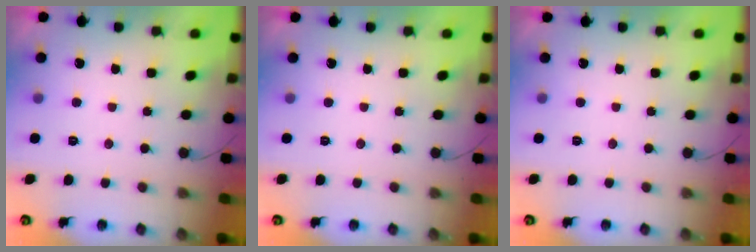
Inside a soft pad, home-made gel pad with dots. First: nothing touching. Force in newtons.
{"total": 1.7, "press": 1.6, "slide": 0.1}
{"total": 1.8, "press": 1.8, "slide": 0.1}